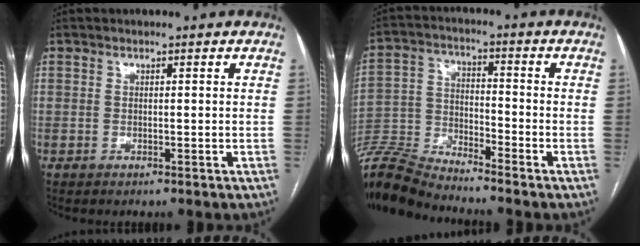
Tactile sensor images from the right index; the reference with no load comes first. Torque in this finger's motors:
{"motor_torque": [0.33, -1.53, -0.78, -0.21]}